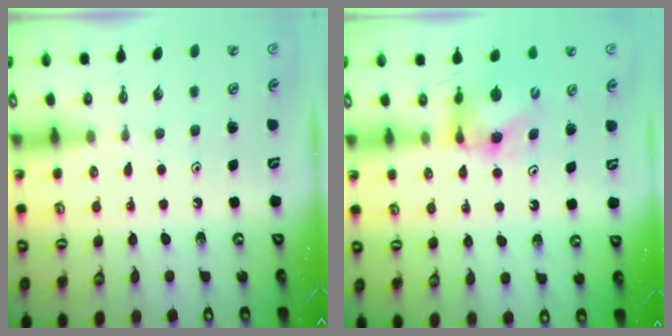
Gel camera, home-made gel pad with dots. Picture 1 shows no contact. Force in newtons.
{"total": 6.8, "press": 6.8, "slide": 0.3}